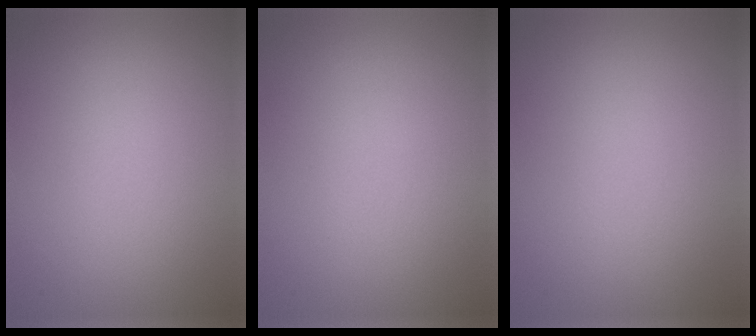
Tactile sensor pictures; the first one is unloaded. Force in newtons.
{"total": 0.0}
{"total": 0.0}